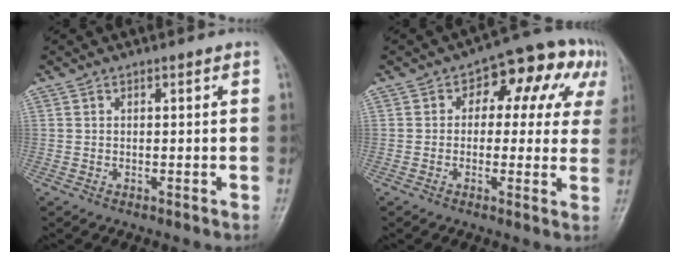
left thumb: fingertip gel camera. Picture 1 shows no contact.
{"total": 12.4, "force": [3.7, 7.9, 8.8], "torque": [-0.039, 0.030, 0.035]}